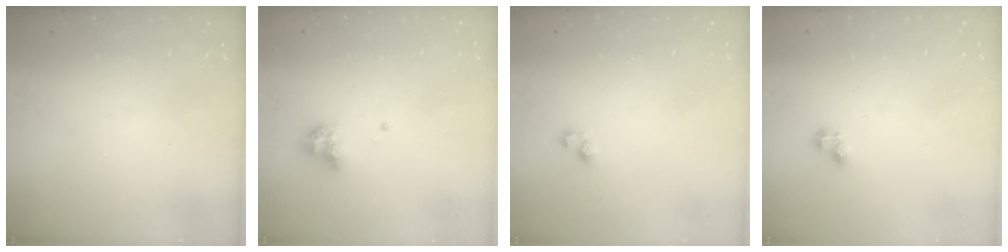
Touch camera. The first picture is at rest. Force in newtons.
{"total": 8.5, "press": 8.4, "slide": 0.9}
{"total": 4.0, "press": 3.9, "slide": 0.5}
{"total": 3.2, "press": 3.1, "slide": 0.4}